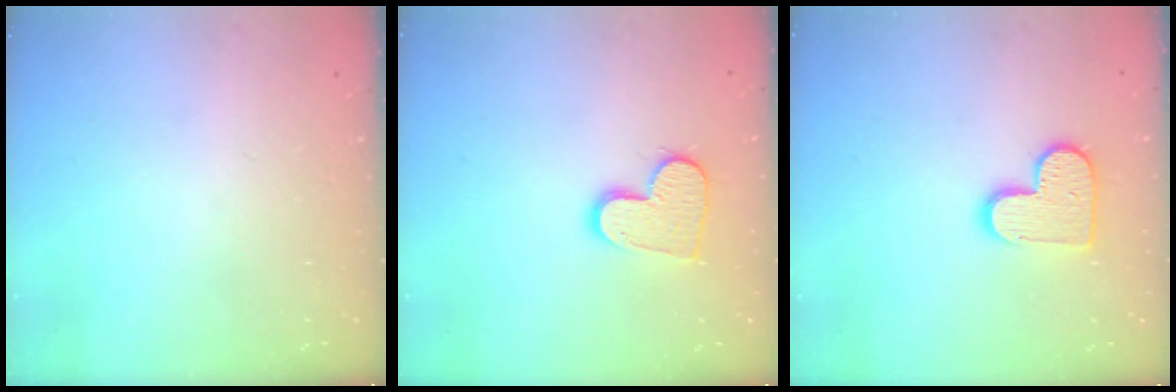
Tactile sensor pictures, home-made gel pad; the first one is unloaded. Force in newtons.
{"total": 12.0, "press": 11.9, "slide": 0.8}
{"total": 11.5, "press": 11.4, "slide": 0.6}